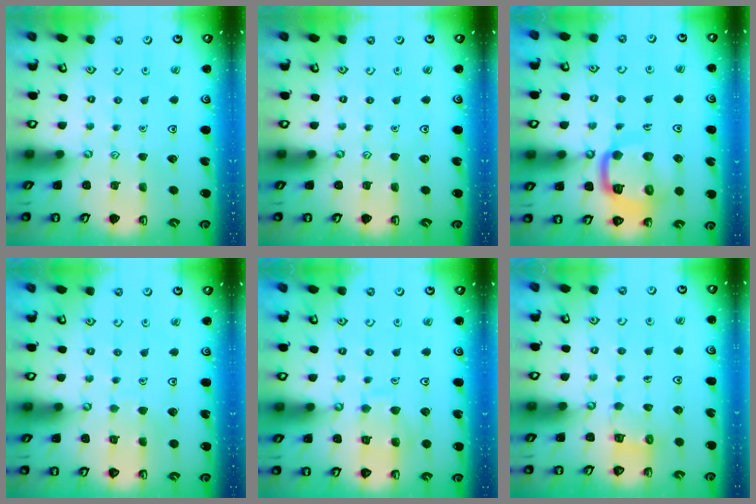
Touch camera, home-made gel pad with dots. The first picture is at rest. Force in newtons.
{"total": 0.0}
{"total": 15.3, "press": 15.2, "slide": 1.6}
{"total": 4.4, "press": 4.4, "slide": 0.4}
{"total": 9.0, "press": 8.9, "slide": 0.9}
{"total": 5.7, "press": 5.7, "slide": 0.3}